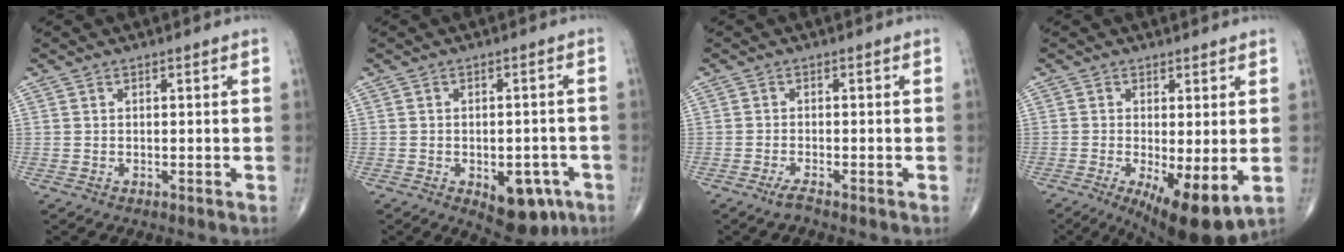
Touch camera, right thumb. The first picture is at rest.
{"total": 9.5, "force": [-4.2, 5.1, 6.8], "torque": [-0.057, 0.015, -0.045]}
{"total": 1.7, "force": [-1.4, 0.0, 0.9], "torque": [-0.029, 0.000, -0.030]}
{"total": 10.9, "force": [-2.8, 3.4, 10.0], "torque": [-0.153, -0.024, -0.035]}